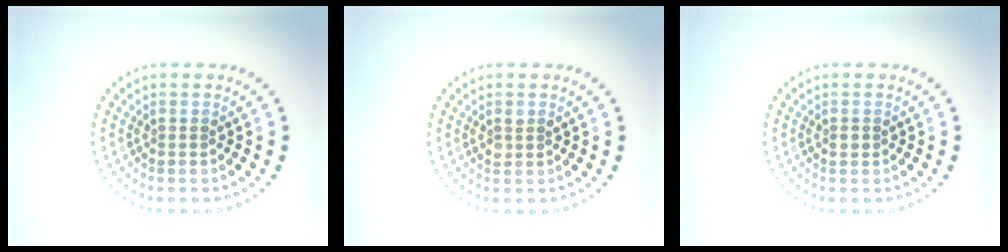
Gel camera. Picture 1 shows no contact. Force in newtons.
{"total": 1.0, "press": 1.0, "slide": 0.2}
{"total": 0.7, "press": 0.7, "slide": 0.1}